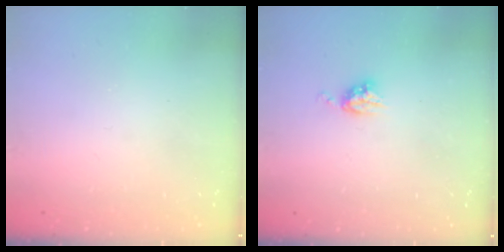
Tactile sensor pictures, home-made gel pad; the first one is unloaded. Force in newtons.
{"total": 5.6, "press": 5.6, "slide": 0.7}